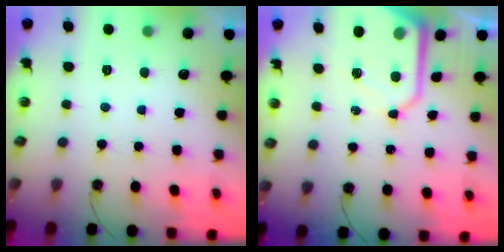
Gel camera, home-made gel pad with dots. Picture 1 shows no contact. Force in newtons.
{"total": 9.6, "press": 9.6, "slide": 0.8}